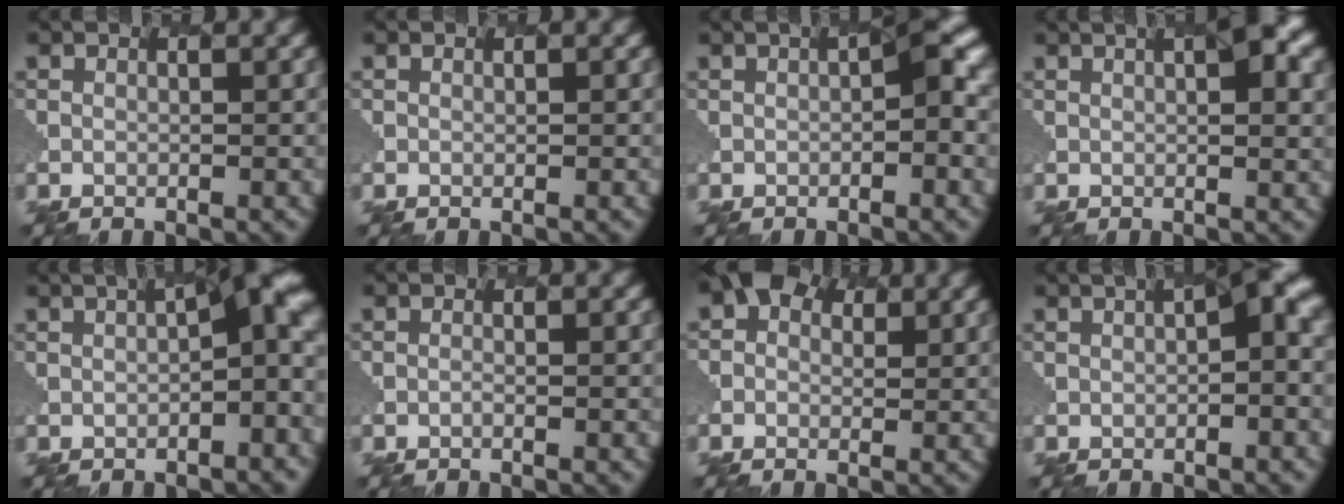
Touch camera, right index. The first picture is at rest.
{"total": 0.0}
{"total": 2.6, "force": [0.1, 0.2, 2.6], "torque": [-0.044, 0.013, -0.001]}
{"total": 4.1, "force": [1.5, 1.1, 3.7], "torque": [-0.031, 0.017, 0.013]}
{"total": 7.9, "force": [0.0, 2.6, 7.4], "torque": [-0.082, 0.013, 0.002]}
{"total": 0.5, "force": [-0.4, -0.1, -0.3], "torque": [-0.001, 0.006, -0.013]}
{"total": 4.7, "force": [1.7, 3.6, 2.5], "torque": [-0.010, 0.021, -0.001]}
{"total": 4.8, "force": [0.7, 1.0, 4.7], "torque": [-0.055, 0.015, 0.008]}